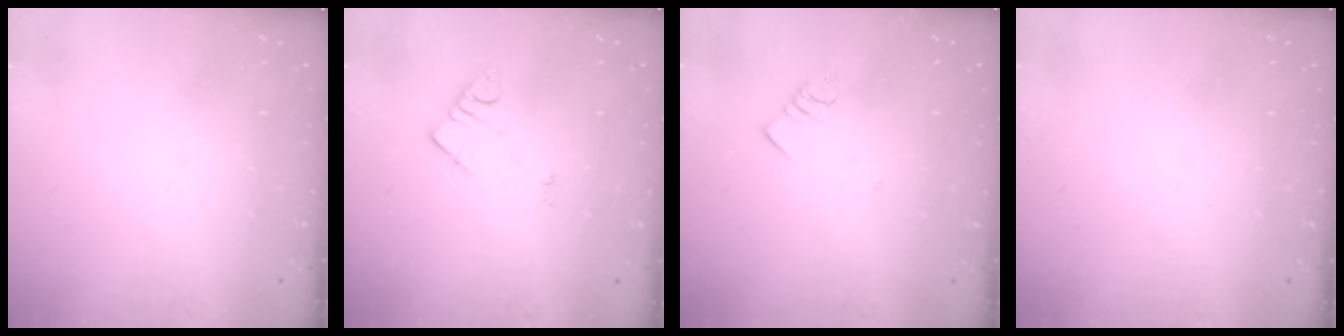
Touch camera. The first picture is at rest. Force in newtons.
{"total": 3.8, "press": 3.7, "slide": 0.5}
{"total": 1.8, "press": 1.8, "slide": 0.3}
{"total": 0.0}